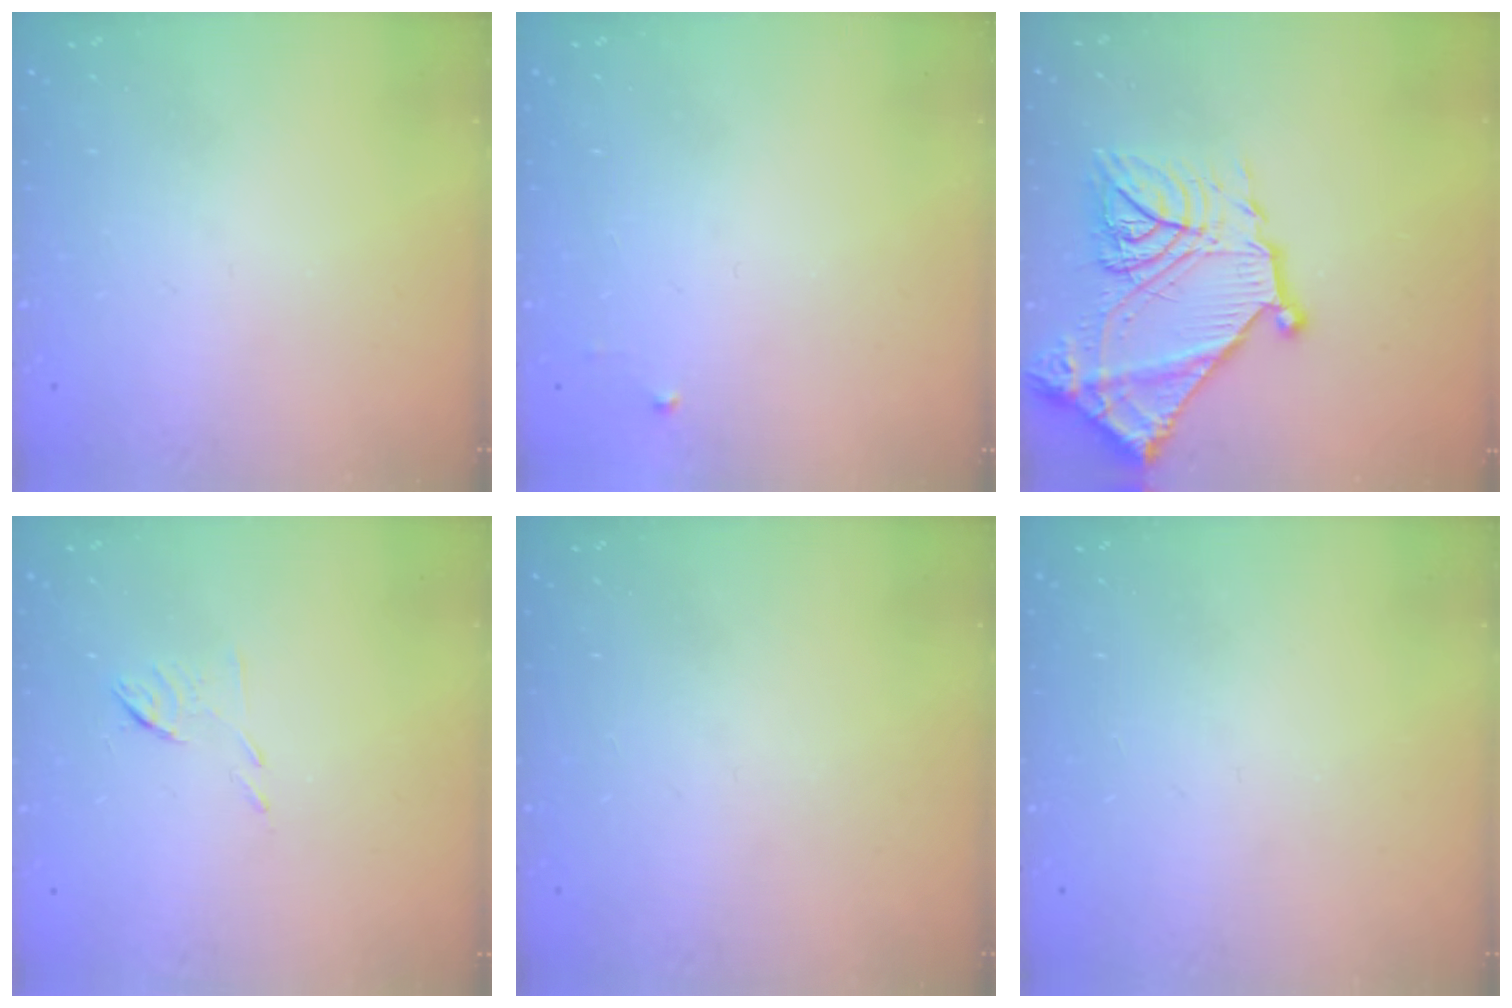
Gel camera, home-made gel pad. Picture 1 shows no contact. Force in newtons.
{"total": 2.5, "press": 2.5, "slide": 0.4}
{"total": 23.5, "press": 23.4, "slide": 1.6}
{"total": 6.0, "press": 6.0, "slide": 0.7}
{"total": 0.0}
{"total": 0.0}